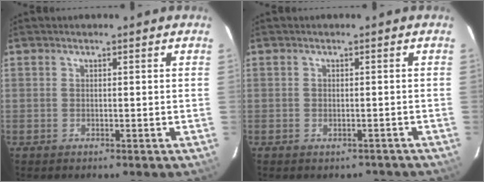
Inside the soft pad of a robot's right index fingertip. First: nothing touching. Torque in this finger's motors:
{"motor_torque": [-0.09, -0.12, 0.00, -0.01]}